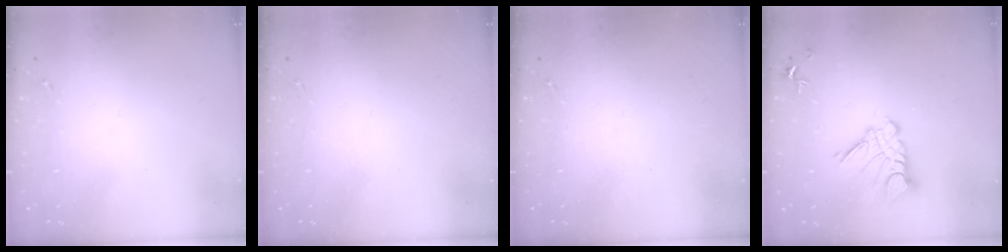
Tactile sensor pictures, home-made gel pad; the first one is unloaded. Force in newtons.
{"total": 0.0}
{"total": 0.0}
{"total": 11.1, "press": 11.0, "slide": 1.1}